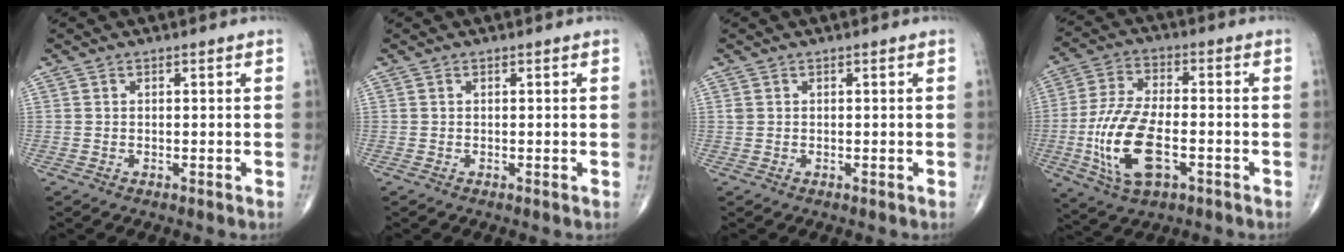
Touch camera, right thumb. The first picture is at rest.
{"total": 0.0}
{"total": 0.6, "force": [0.2, 0.5, 0.3], "torque": [-0.002, 0.002, 0.003]}
{"total": 15.1, "force": [-4.0, 7.2, 12.7], "torque": [-0.262, 0.014, -0.070]}